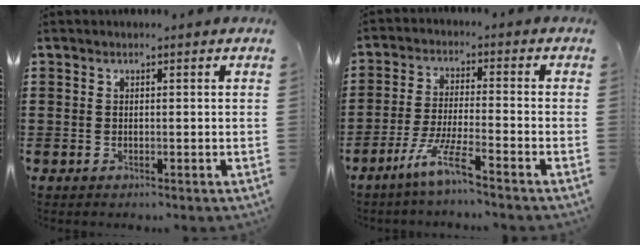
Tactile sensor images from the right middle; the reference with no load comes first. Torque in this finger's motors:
{"motor_torque": [0.06, -0.07, 0.11, 0.05]}